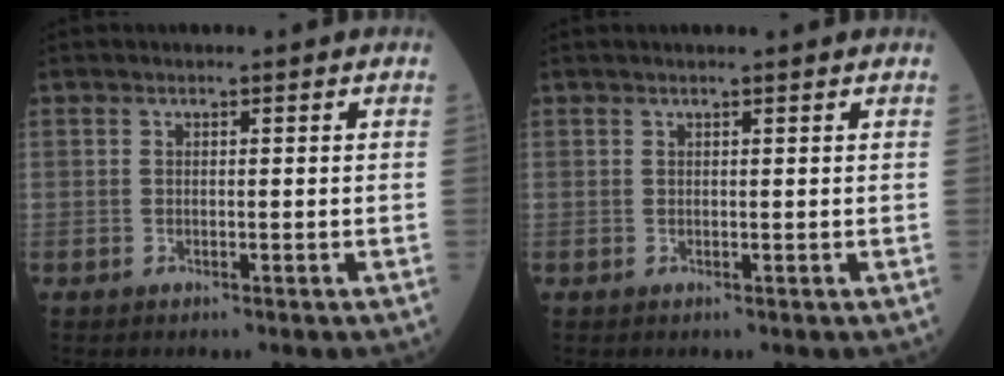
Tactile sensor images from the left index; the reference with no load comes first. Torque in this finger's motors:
{"motor_torque": [-0.01, -0.22, -0.04, -0.01]}